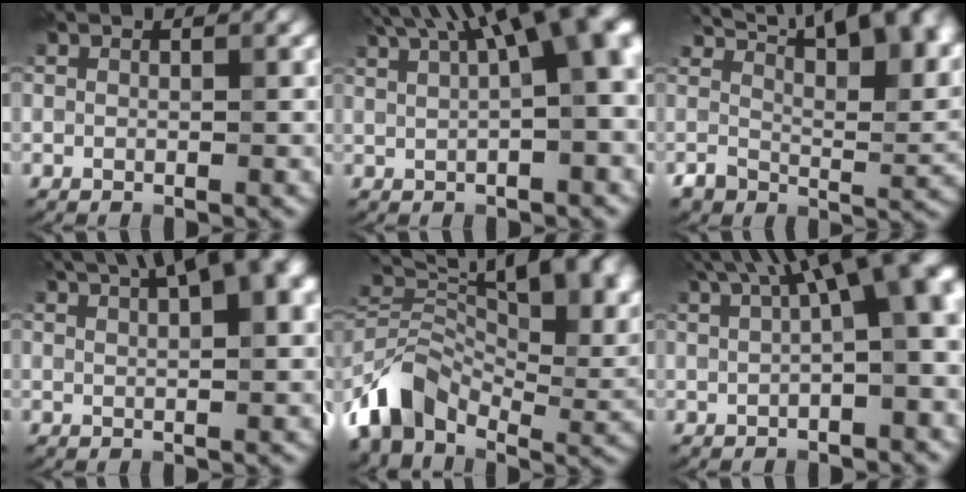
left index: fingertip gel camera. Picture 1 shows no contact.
{"total": 12.1, "force": [5.3, 3.9, 10.2], "torque": [-0.119, 0.039, 0.078]}
{"total": 14.1, "force": [8.5, 5.8, 9.6], "torque": [-0.142, 0.023, 0.131]}
{"total": 9.9, "force": [5.4, 3.1, 7.7], "torque": [-0.097, 0.031, 0.074]}
{"total": 13.1, "force": [-0.2, 8.6, 9.9], "torque": [-0.189, 0.003, 0.000]}
{"total": 11.2, "force": [4.5, 3.2, 9.8], "torque": [-0.124, 0.029, 0.071]}